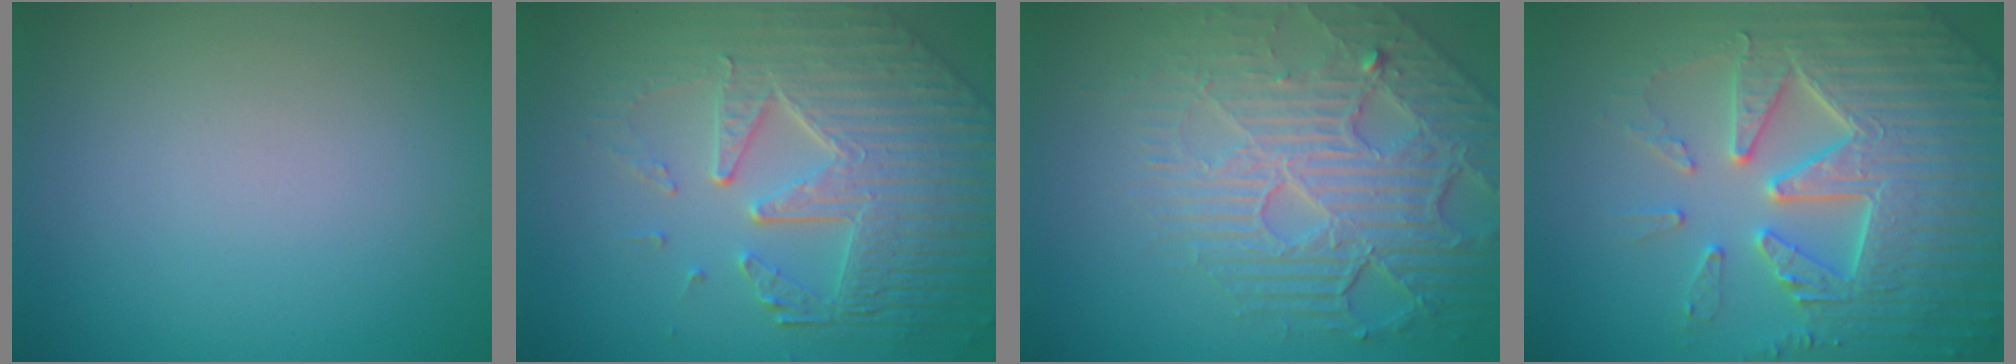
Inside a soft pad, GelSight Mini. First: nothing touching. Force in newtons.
{"total": 8.6, "press": 5.9, "slide": 6.3}
{"total": 6.7, "press": 5.3, "slide": 4.1}
{"total": 7.8, "press": 7.6, "slide": 1.5}